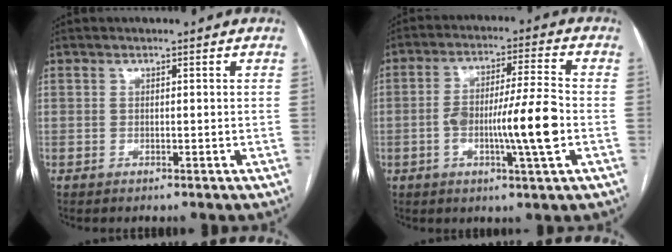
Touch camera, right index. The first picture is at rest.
{"total": 10.9, "force": [-2.5, 0.3, 10.6], "torque": [-0.186, 0.005, -0.045]}